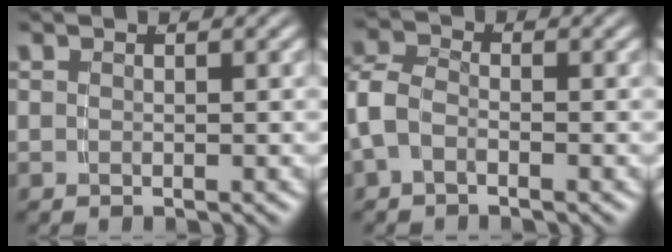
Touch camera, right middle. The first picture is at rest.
{"total": 4.2, "force": [-0.5, 3.6, 2.0], "torque": [-0.059, -0.013, -0.012]}